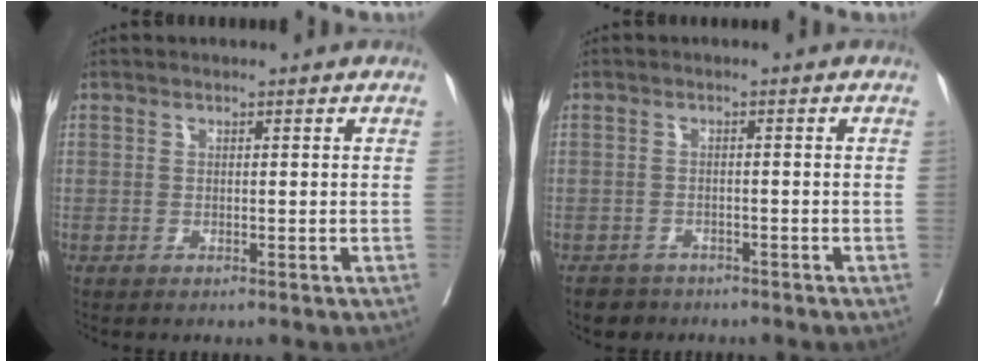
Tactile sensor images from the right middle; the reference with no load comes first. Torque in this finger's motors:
{"motor_torque": [0.44, -0.44, 0.04, 0.00]}